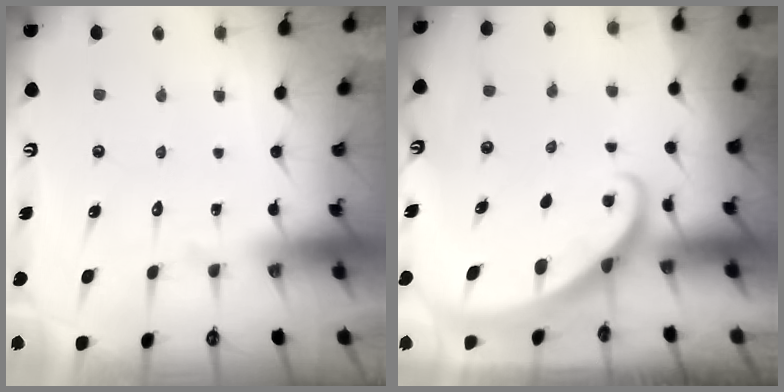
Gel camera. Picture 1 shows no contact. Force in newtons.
{"total": 1.3, "press": 1.3, "slide": 0.1}